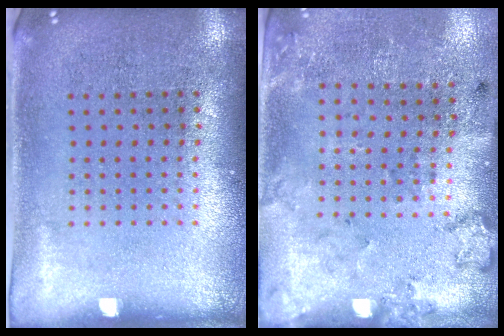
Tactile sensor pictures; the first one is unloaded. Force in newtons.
{"total": 2.0, "press": 1.3, "slide": 1.5}